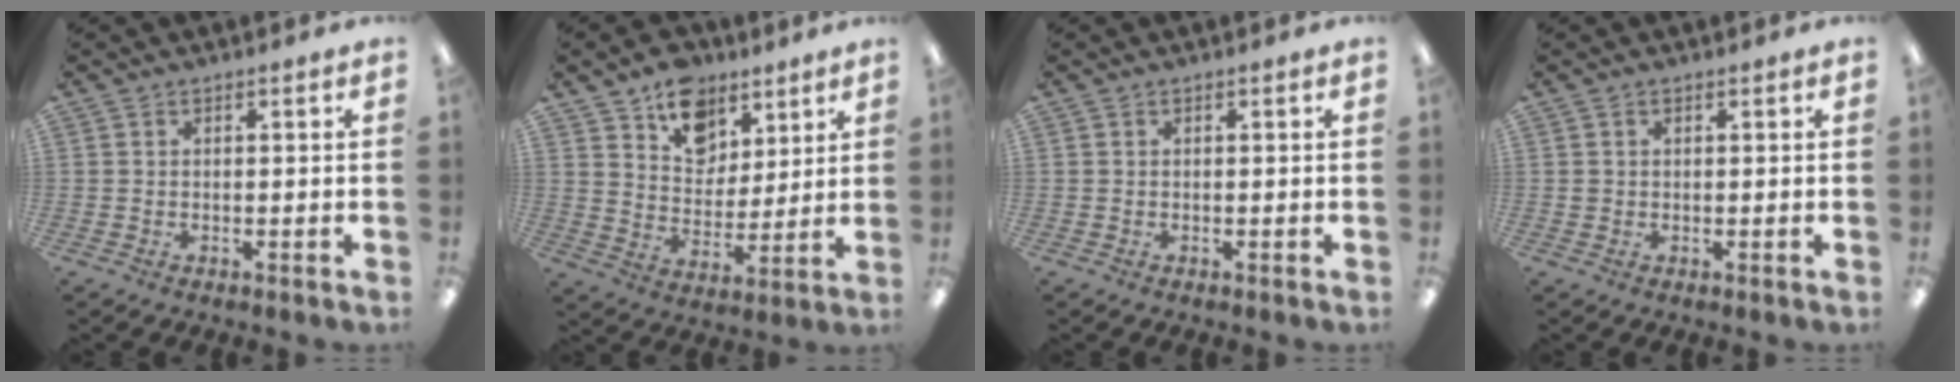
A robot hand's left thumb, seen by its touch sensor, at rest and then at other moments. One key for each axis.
{"total": 12.9, "fx": 8.3, "fy": 8.9, "fz": 4.2, "tx": -0.050, "ty": -0.050, "tz": 0.152}
{"total": 0.0}
{"total": 0.8, "fx": 0.2, "fy": 0.8, "fz": 0.2, "tx": -0.003, "ty": 0.006, "tz": 0.002}